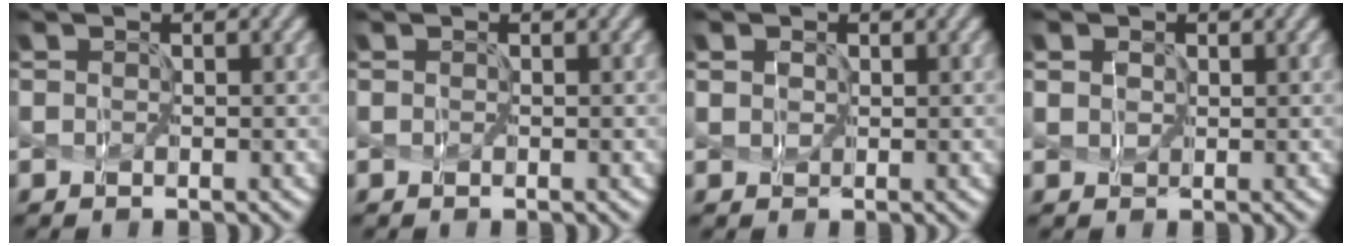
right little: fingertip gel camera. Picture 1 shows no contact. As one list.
[{"total": 0.0}, {"total": 2.2, "force": [1.1, 1.7, 1.0], "torque": [0.006, 0.022, -0.011]}, {"total": 3.0, "force": [1.4, 2.2, 1.3], "torque": [-0.002, 0.027, -0.007]}]